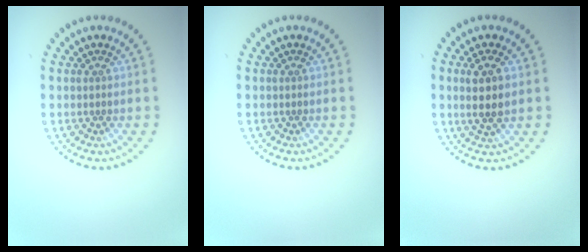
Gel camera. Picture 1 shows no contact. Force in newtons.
{"total": 0.0}
{"total": 2.9, "press": 2.7, "slide": 0.9}